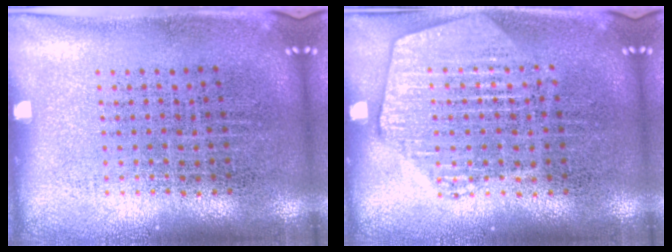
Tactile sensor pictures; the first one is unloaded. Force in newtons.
{"total": 2.6, "press": 2.6, "slide": 0.3}